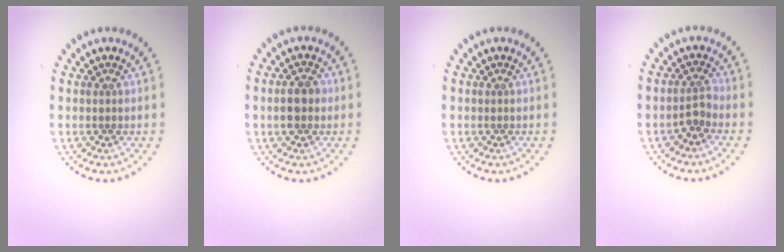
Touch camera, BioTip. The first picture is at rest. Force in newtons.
{"total": 2.3, "press": 2.3, "slide": 0.3}
{"total": 0.0}
{"total": 1.5, "press": 1.1, "slide": 1.0}